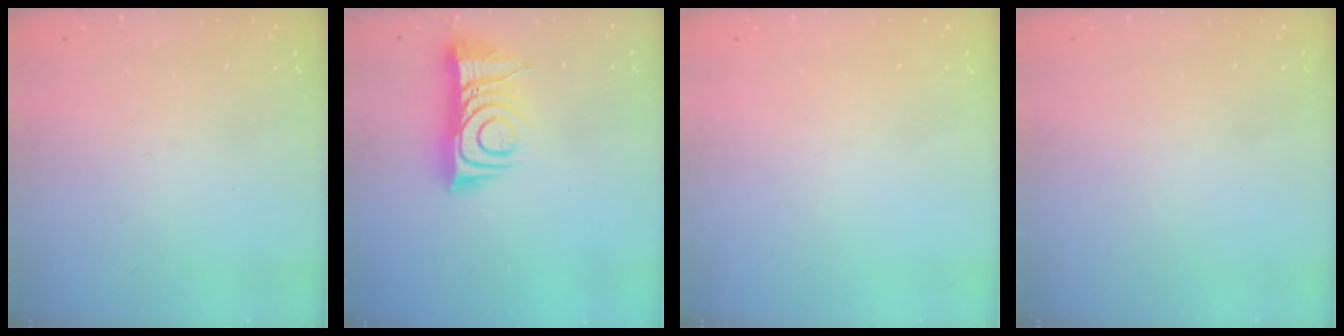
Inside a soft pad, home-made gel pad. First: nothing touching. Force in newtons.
{"total": 12.0, "press": 12.0, "slide": 1.1}
{"total": 0.0}
{"total": 1.5, "press": 1.5, "slide": 0.1}